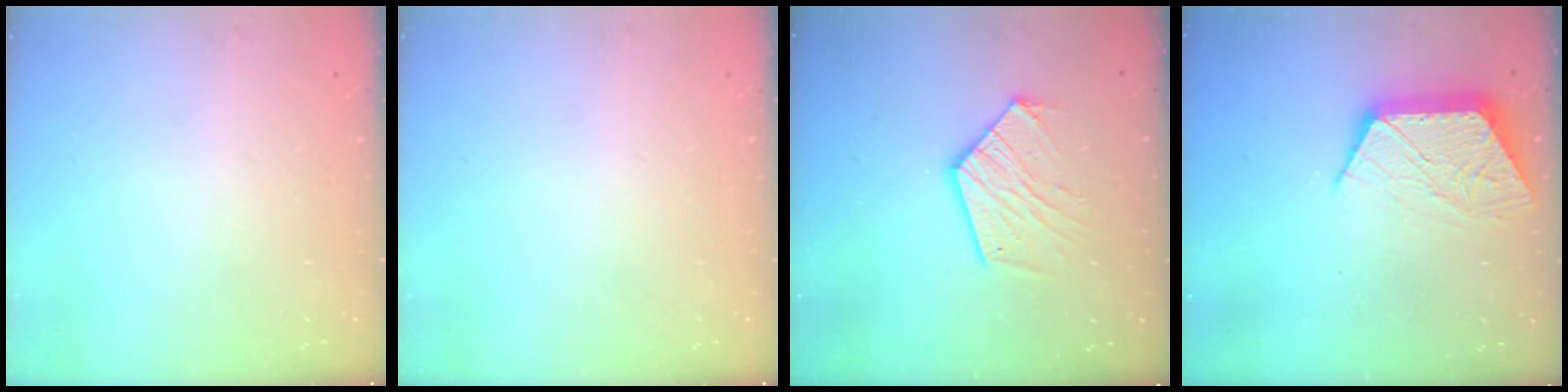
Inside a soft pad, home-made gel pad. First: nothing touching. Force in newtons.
{"total": 0.0}
{"total": 13.4, "press": 13.3, "slide": 1.2}
{"total": 10.6, "press": 10.6, "slide": 0.6}